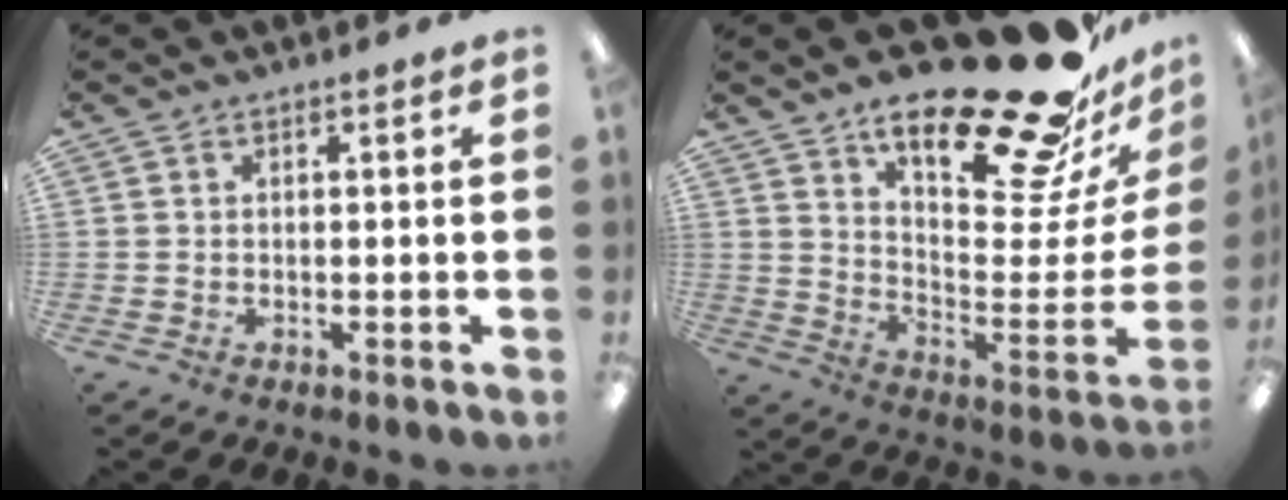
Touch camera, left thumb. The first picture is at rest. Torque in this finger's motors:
{"motor_torque": [0.60, 0.60, 1.38, -1.38, 0.06]}